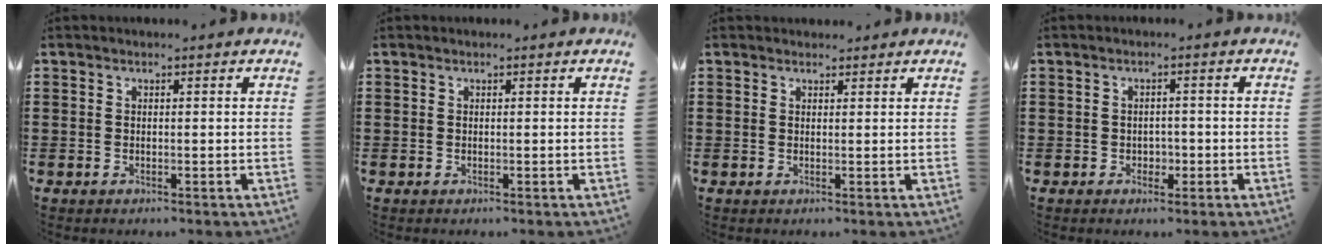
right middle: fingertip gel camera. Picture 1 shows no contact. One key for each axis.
{"total": 0.0}
{"total": 1.1, "fx": 1.0, "fy": 0.3, "fz": -0.1, "tx": 0.007, "ty": -0.003, "tz": 0.018}
{"total": 1.6, "fx": -0.7, "fy": 1.4, "fz": 0.4, "tx": -0.011, "ty": -0.001, "tz": -0.016}